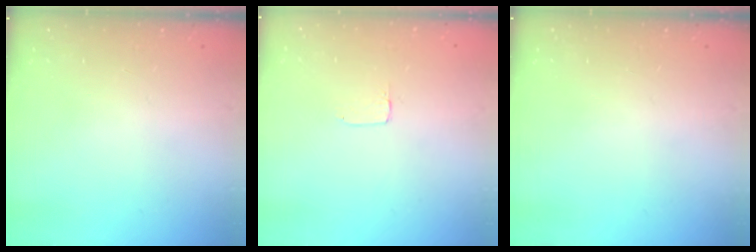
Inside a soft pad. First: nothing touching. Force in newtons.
{"total": 1.2, "press": 1.2, "slide": 0.0}
{"total": 0.0}